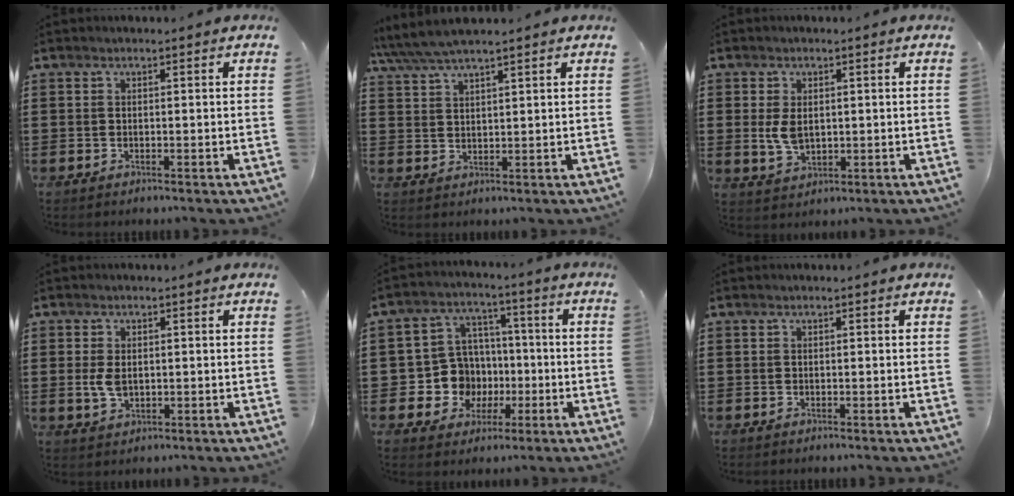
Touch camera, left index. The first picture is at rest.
{"total": 4.2, "force": [3.7, 0.5, 2.0], "torque": [-0.050, -0.006, 0.067]}
{"total": 3.9, "force": [0.3, 2.5, 3.0], "torque": [-0.078, 0.001, 0.001]}
{"total": 3.1, "force": [0.1, 2.0, 2.4], "torque": [-0.064, 0.001, -0.004]}
{"total": 9.1, "force": [-1.0, 8.7, 2.4], "torque": [-0.091, 0.015, -0.008]}
{"total": 0.0}